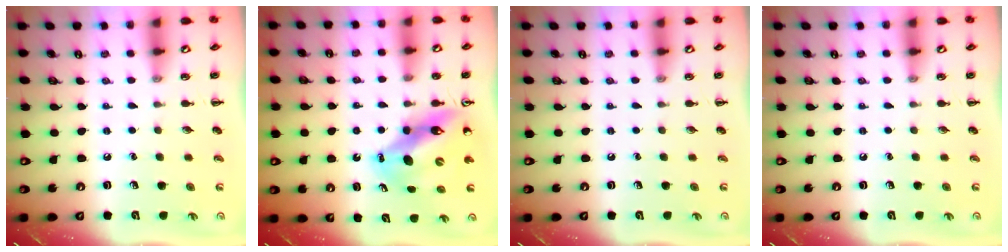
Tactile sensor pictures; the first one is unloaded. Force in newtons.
{"total": 12.3, "press": 11.7, "slide": 3.6}
{"total": 0.0}
{"total": 0.0}